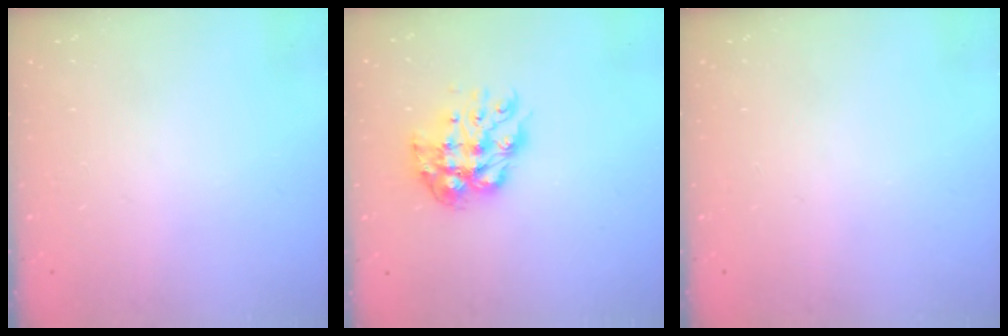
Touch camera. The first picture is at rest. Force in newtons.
{"total": 10.9, "press": 10.8, "slide": 0.9}
{"total": 0.0}